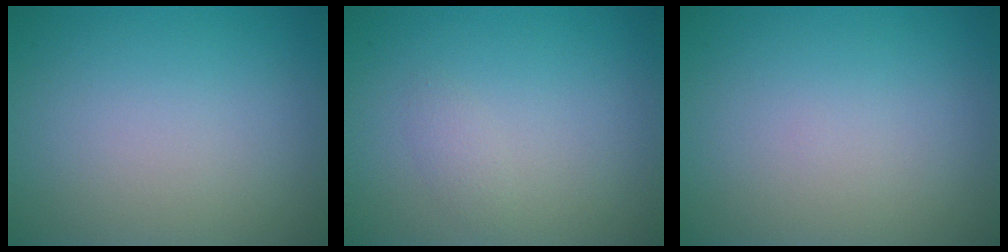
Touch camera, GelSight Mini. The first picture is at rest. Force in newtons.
{"total": 0.9, "press": 0.9, "slide": 0.0}
{"total": 0.0}